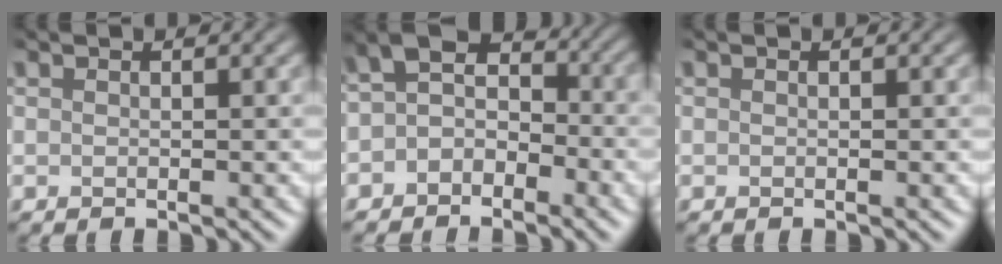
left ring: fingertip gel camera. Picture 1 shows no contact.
{"total": 3.8, "force": [-1.5, 2.6, 2.3], "torque": [-0.035, 0.008, -0.039]}
{"total": 0.0}